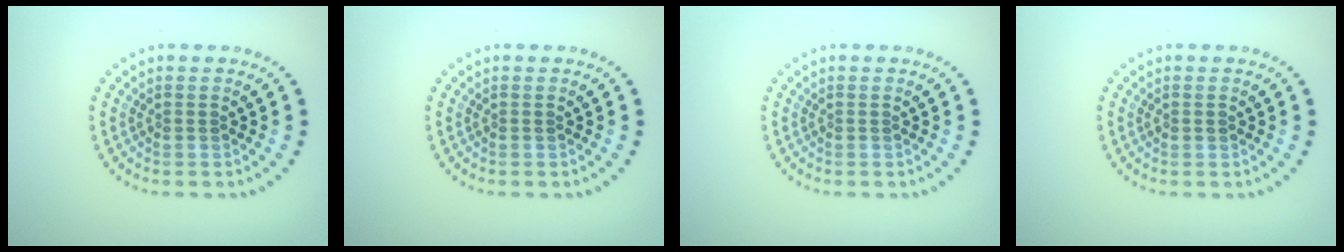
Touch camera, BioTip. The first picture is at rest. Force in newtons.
{"total": 0.0}
{"total": 0.0}
{"total": 0.8, "press": 0.7, "slide": 0.1}